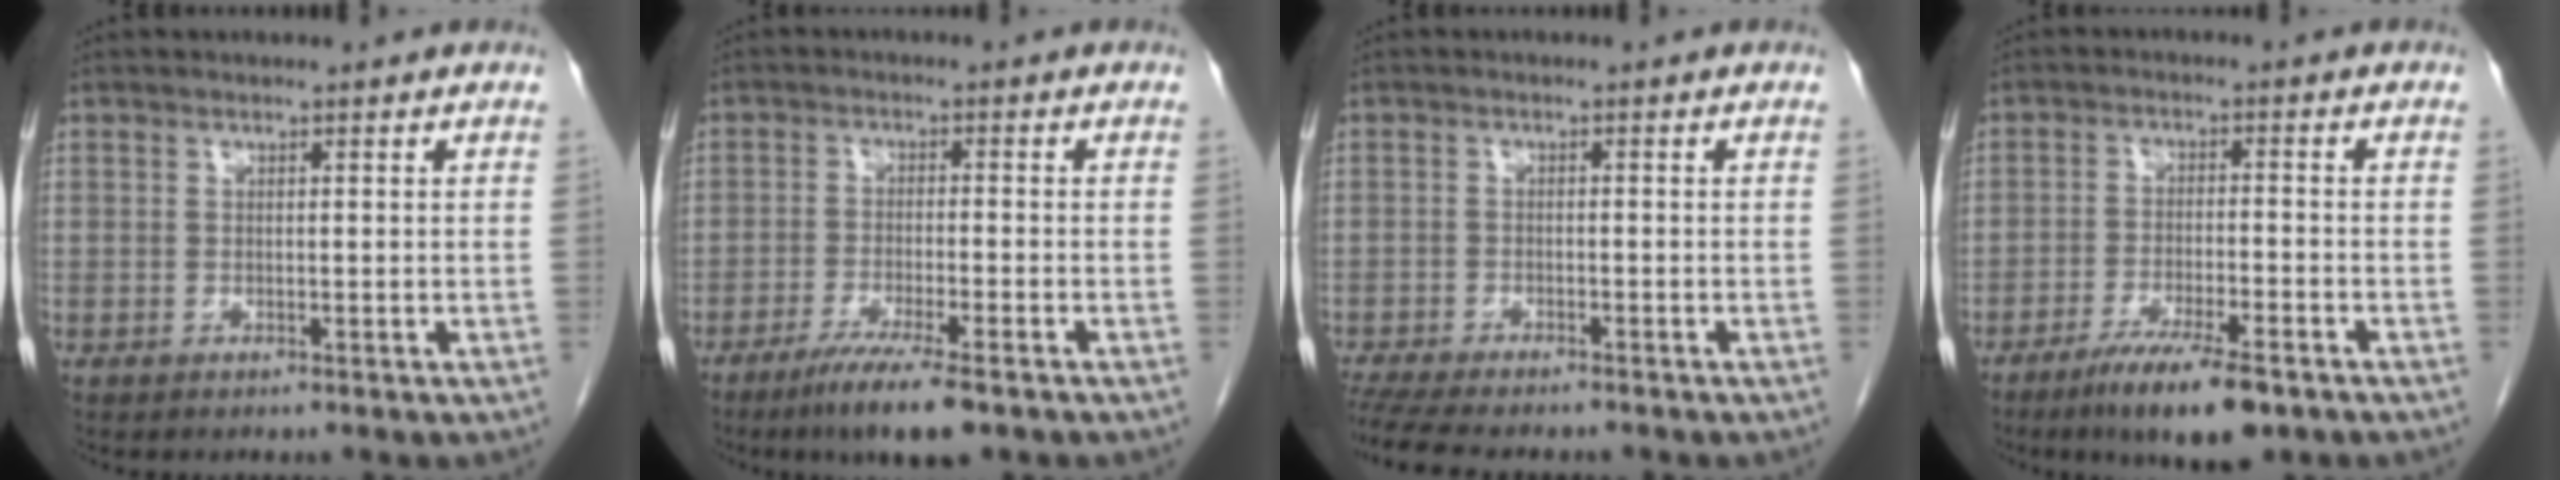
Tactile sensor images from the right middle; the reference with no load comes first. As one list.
[{"total": 7.8, "force": [-5.3, 0.4, 5.7], "torque": [-0.098, -0.020, -0.087]}, {"total": 10.4, "force": [-9.0, 2.0, 4.8], "torque": [-0.074, -0.011, -0.135]}, {"total": 9.4, "force": [-6.3, 1.4, 6.8], "torque": [-0.115, -0.019, -0.102]}]